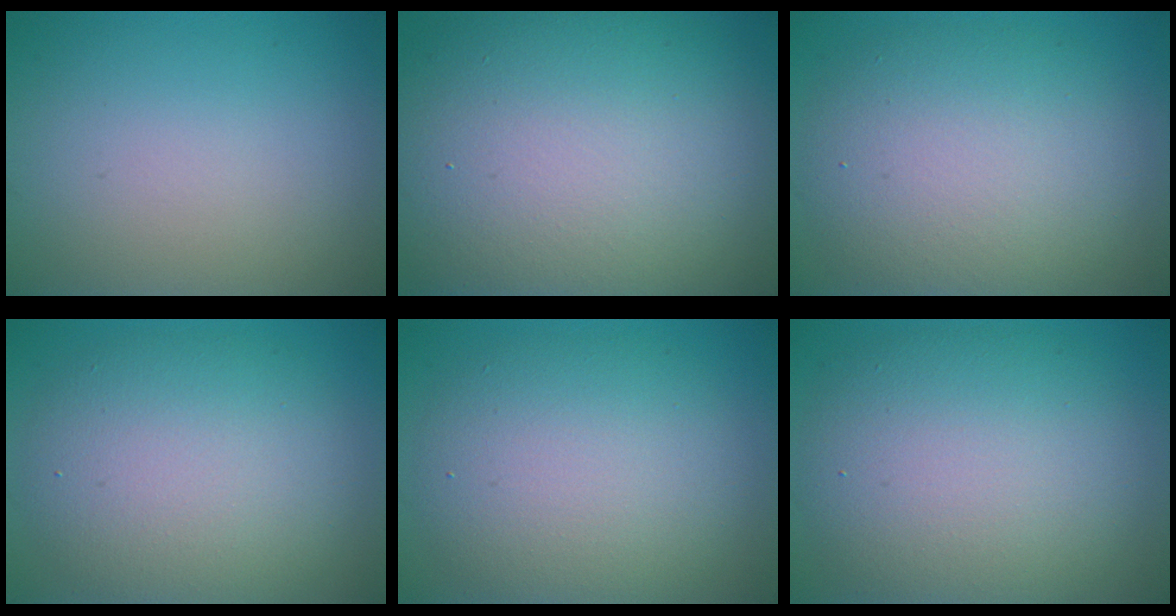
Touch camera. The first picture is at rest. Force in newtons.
{"total": 16.6, "press": 16.6, "slide": 0.5}
{"total": 8.5, "press": 8.4, "slide": 0.9}
{"total": 7.9, "press": 7.9, "slide": 0.4}
{"total": 7.3, "press": 7.3, "slide": 0.2}
{"total": 9.6, "press": 9.6, "slide": 0.6}